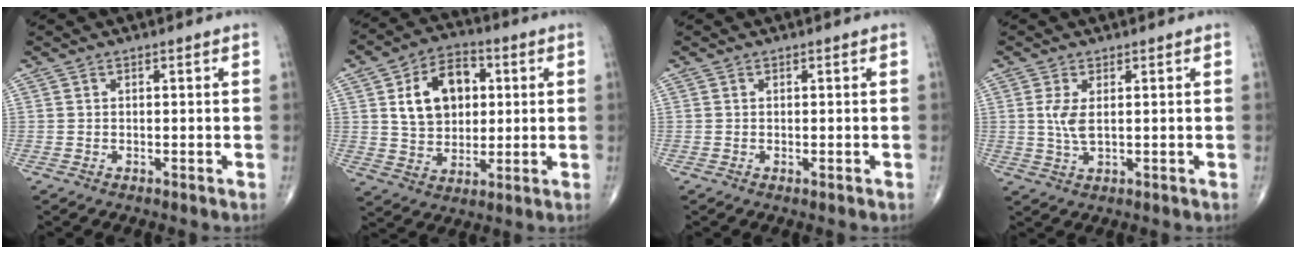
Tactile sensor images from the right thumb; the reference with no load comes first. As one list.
[{"total": 13.4, "force": [3.2, 9.5, 8.9], "torque": [-0.113, 0.003, 0.054]}, {"total": 0.5, "force": [-0.1, 0.2, 0.5], "torque": [-0.010, -0.003, -0.001]}, {"total": 3.9, "force": [0.6, 1.6, 3.6], "torque": [-0.083, -0.008, 0.018]}]